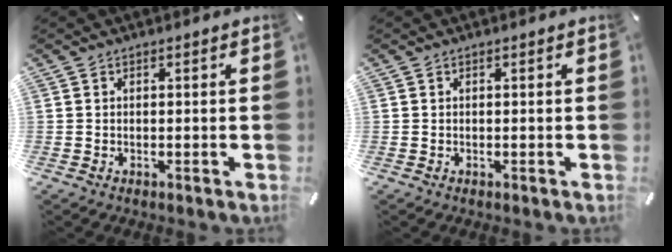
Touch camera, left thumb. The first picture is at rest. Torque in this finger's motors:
{"motor_torque": [0.00, 0.00, -0.05, 0.00, 0.00]}